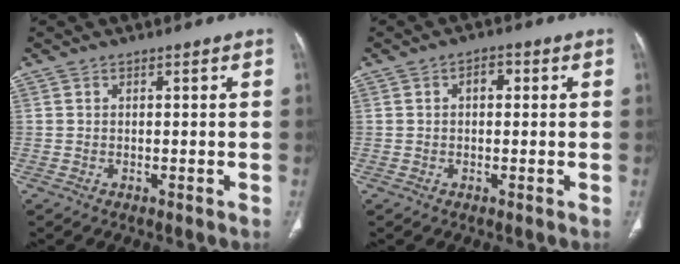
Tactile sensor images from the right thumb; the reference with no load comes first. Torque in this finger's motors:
{"motor_torque": [1.30, 2.33, 0.46, -0.30, -0.02]}